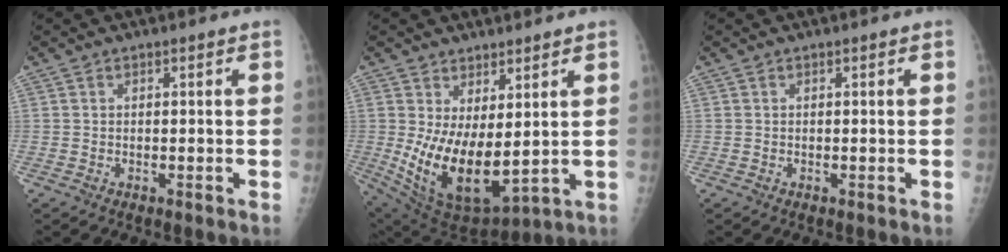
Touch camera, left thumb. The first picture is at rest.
{"total": 13.2, "force": [1.6, 5.8, 11.7], "torque": [-0.204, -0.041, 0.055]}
{"total": 0.0}